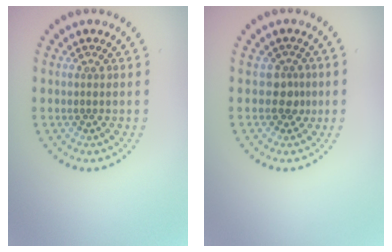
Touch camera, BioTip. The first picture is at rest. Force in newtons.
{"total": 1.8, "press": 1.3, "slide": 1.2}